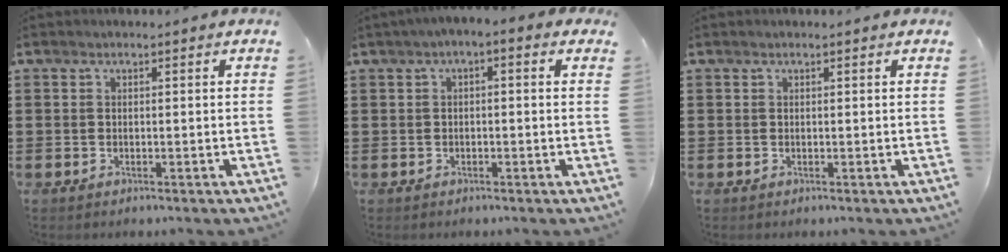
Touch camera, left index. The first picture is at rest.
{"total": 1.5, "force": [-0.8, 0.4, 1.3], "torque": [-0.023, 0.002, -0.017]}
{"total": 0.0}